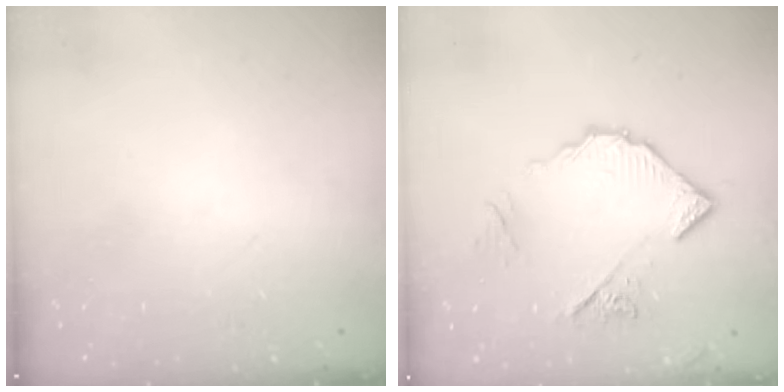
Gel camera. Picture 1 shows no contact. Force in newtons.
{"total": 10.6, "press": 10.5, "slide": 1.2}